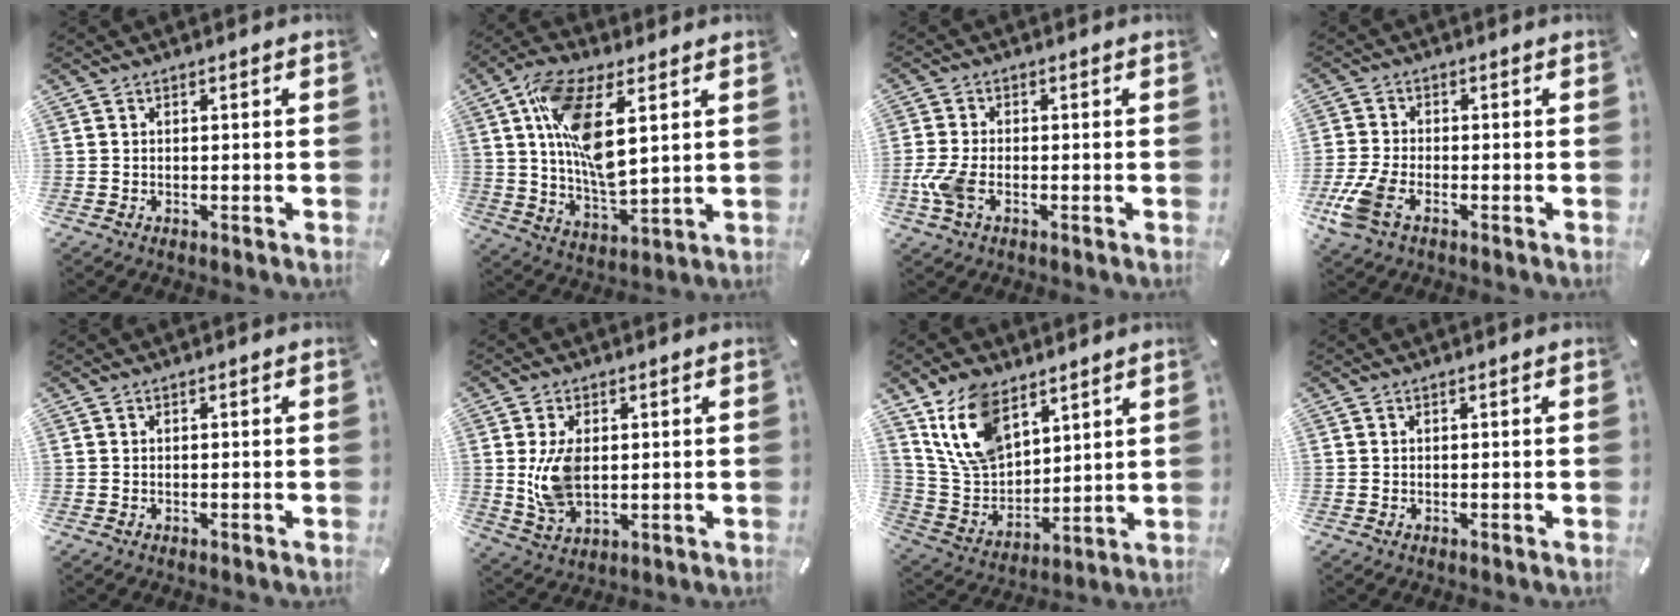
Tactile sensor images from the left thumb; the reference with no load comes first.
{"total": 15.6, "force": [5.3, 7.0, 12.8], "torque": [-0.258, -0.009, 0.094]}
{"total": 5.7, "force": [-1.7, 3.3, 4.4], "torque": [-0.103, 0.001, -0.034]}
{"total": 7.6, "force": [-3.2, 4.6, 5.2], "torque": [-0.132, -0.002, -0.062]}
{"total": 0.0}
{"total": 8.9, "force": [1.1, 5.6, 6.8], "torque": [-0.140, -0.006, 0.018]}
{"total": 14.7, "force": [8.9, 9.0, 7.5], "torque": [-0.194, -0.031, 0.172]}
{"total": 0.0}